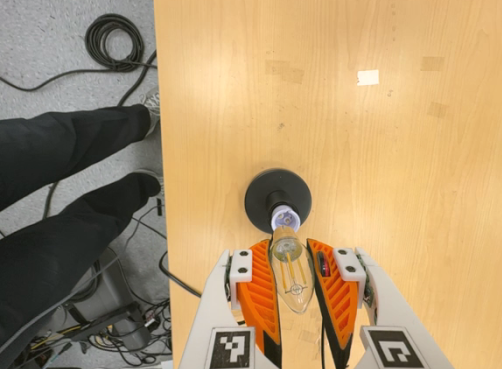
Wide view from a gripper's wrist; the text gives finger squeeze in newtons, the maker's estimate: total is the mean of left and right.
{"total": 20.4, "left": 22.7, "right": 18.1}